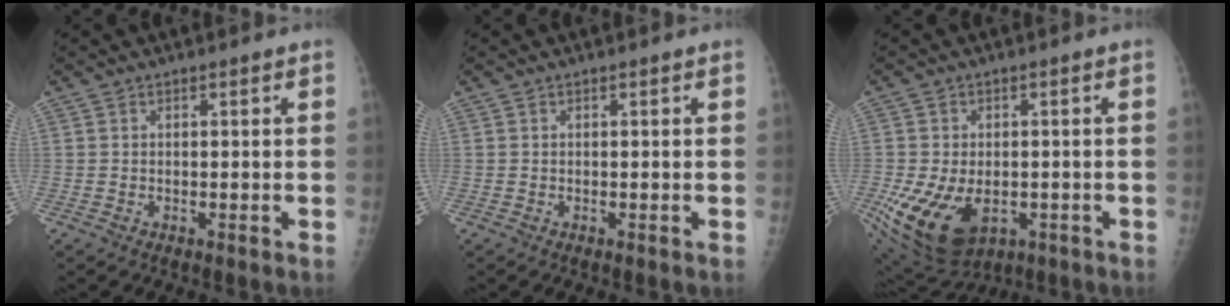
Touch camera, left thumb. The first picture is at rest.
{"total": 0.0}
{"total": 16.6, "force": [-4.8, 11.0, 11.4], "torque": [-0.227, -0.007, -0.056]}